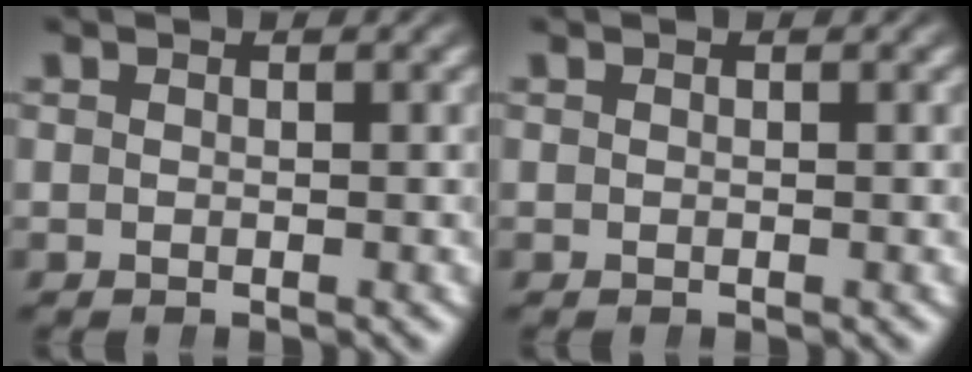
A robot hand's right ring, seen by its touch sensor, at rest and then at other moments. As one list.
[{"total": 0.0}]